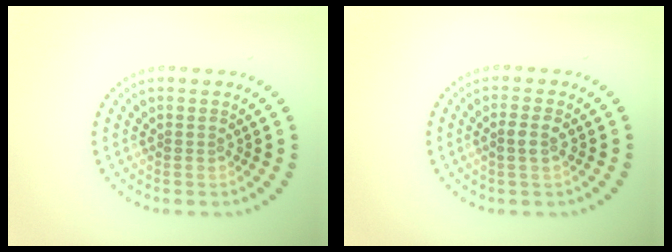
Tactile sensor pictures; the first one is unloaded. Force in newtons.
{"total": 1.5, "press": 1.4, "slide": 0.5}